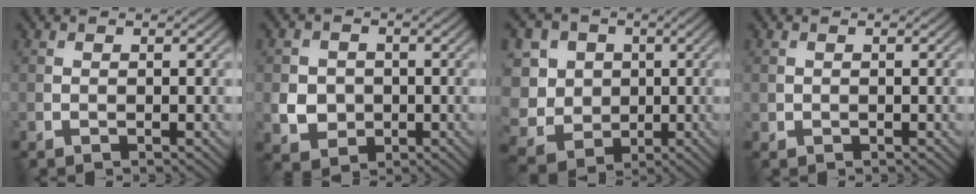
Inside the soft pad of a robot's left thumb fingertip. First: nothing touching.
{"total": 4.2, "force": [-0.6, 3.8, 1.7], "torque": [-0.042, -0.006, -0.016]}
{"total": 10.2, "force": [-0.8, 9.0, 4.7], "torque": [-0.167, -0.001, -0.028]}
{"total": 0.6, "force": [0.1, 0.6, 0.1], "torque": [-0.001, -0.004, 0.003]}